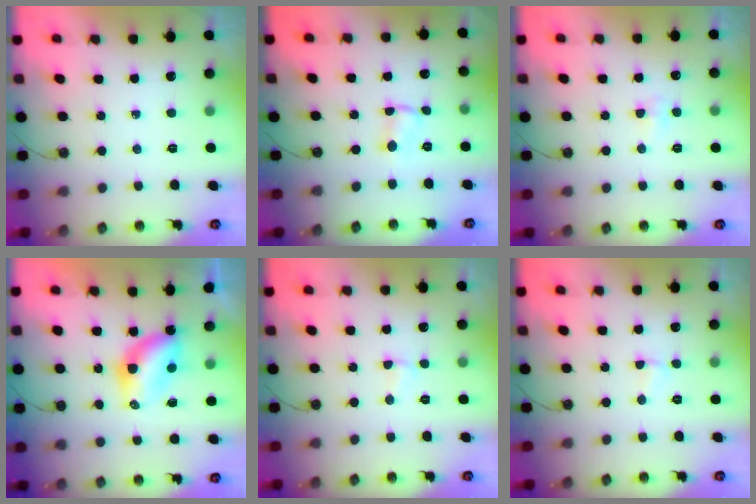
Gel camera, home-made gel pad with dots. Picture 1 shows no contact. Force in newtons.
{"total": 3.1, "press": 1.2, "slide": 2.9}
{"total": 3.7, "press": 3.6, "slide": 0.7}
{"total": 6.3, "press": 6.3, "slide": 0.1}
{"total": 2.4, "press": 2.4, "slide": 0.5}
{"total": 2.4, "press": 2.4, "slide": 0.5}